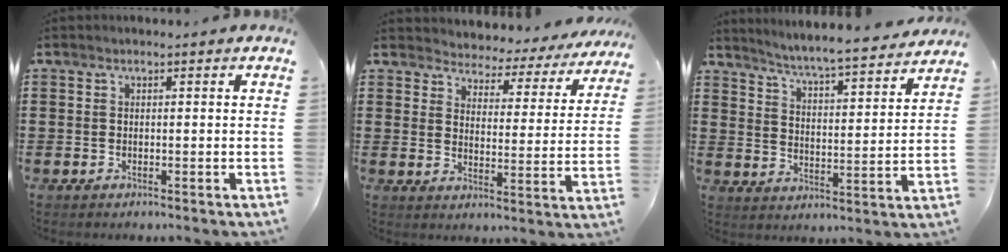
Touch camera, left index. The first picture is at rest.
{"total": 3.3, "force": [3.3, 0.5, -0.3], "torque": [-0.020, -0.031, 0.050]}
{"total": 4.8, "force": [4.6, -0.8, 1.2], "torque": [-0.047, -0.044, 0.071]}